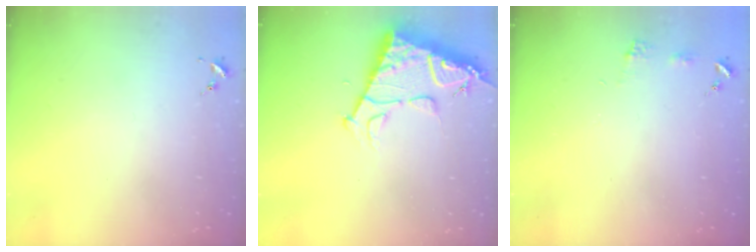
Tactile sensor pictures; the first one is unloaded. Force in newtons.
{"total": 13.0, "press": 12.9, "slide": 1.3}
{"total": 5.1, "press": 5.0, "slide": 0.7}